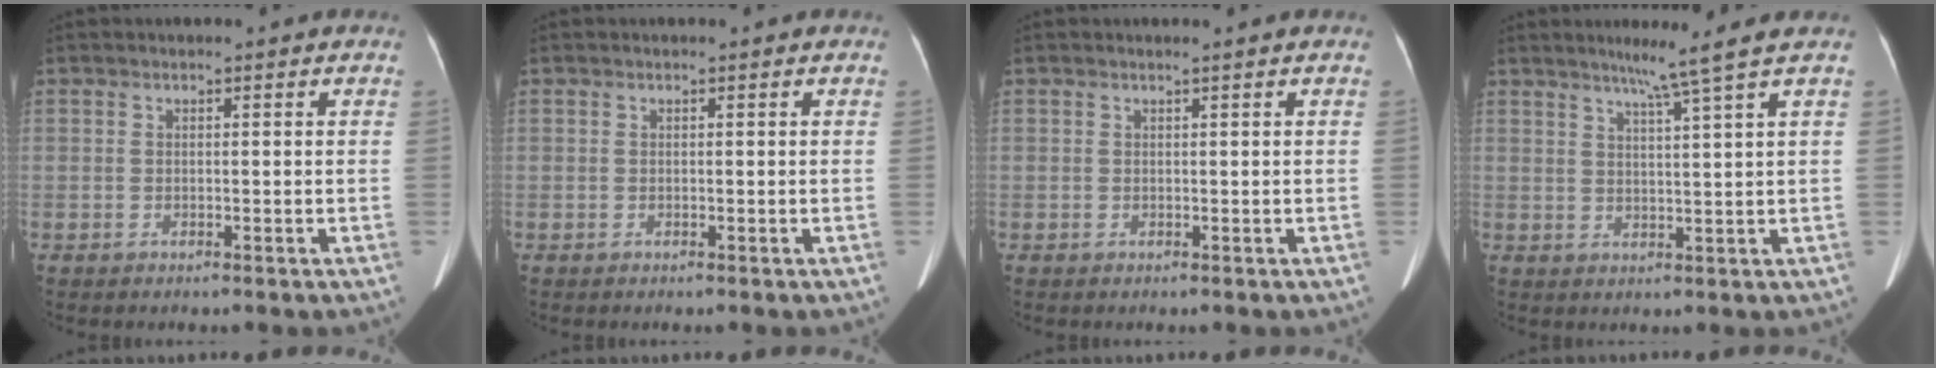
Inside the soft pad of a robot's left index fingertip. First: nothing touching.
{"total": 0.0}
{"total": 0.0}
{"total": 5.2, "force": [3.6, -2.0, 3.2], "torque": [-0.052, -0.006, 0.064]}